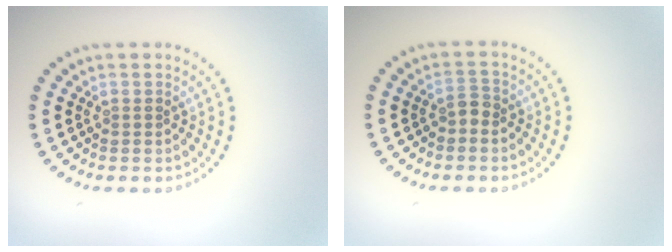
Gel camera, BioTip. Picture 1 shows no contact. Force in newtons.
{"total": 1.0, "press": 0.9, "slide": 0.5}